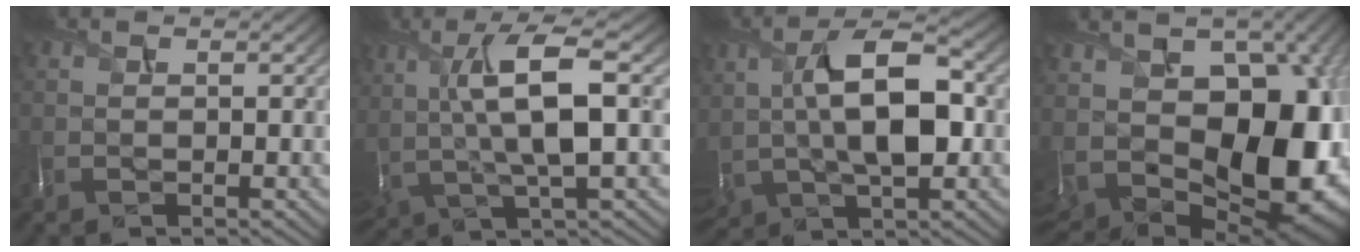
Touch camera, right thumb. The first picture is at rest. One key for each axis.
{"total": 9.5, "fx": 2.2, "fy": 3.3, "fz": 8.6, "tx": -0.181, "ty": 0.008, "tz": 0.043}
{"total": 11.4, "fx": 1.2, "fy": 6.1, "fz": 9.6, "tx": -0.190, "ty": 0.011, "tz": 0.022}
{"total": 18.4, "fx": 0.9, "fy": 12.7, "fz": 13.3, "tx": -0.212, "ty": -0.038, "tz": 0.058}